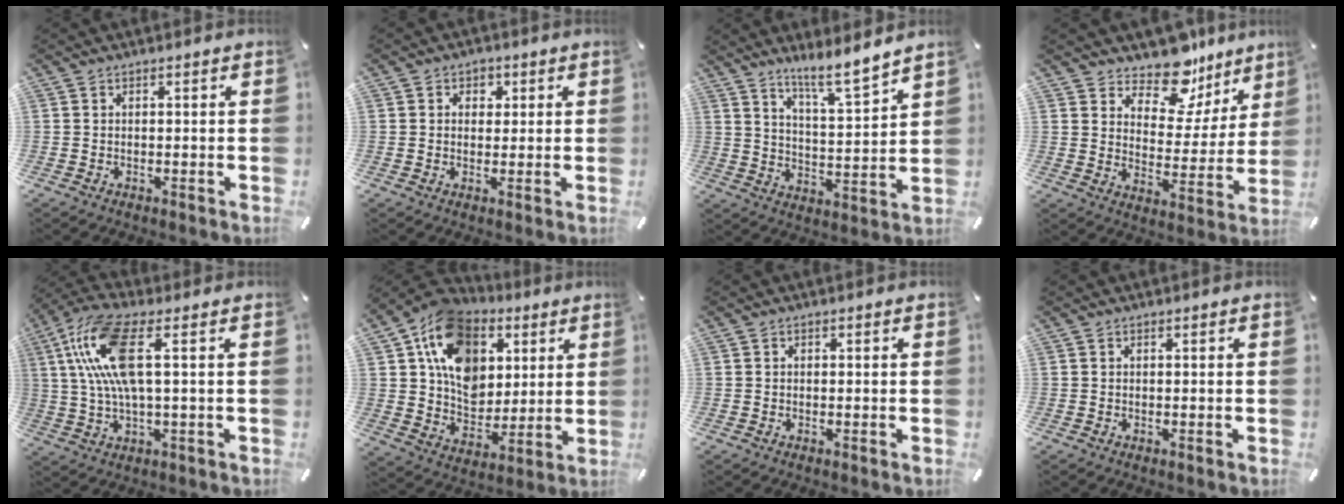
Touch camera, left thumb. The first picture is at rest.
{"total": 2.8, "force": [0.6, 2.5, 1.0], "torque": [0.002, -0.002, 0.002]}
{"total": 8.9, "force": [8.1, 1.0, 3.6], "torque": [-0.064, -0.061, 0.143]}
{"total": 13.2, "force": [10.9, 6.5, 3.9], "torque": [-0.059, -0.099, 0.195]}
{"total": 13.4, "force": [3.0, 4.4, 12.3], "torque": [-0.260, -0.011, 0.049]}
{"total": 16.0, "force": [5.8, 12.9, 7.6], "torque": [-0.130, -0.019, 0.113]}
{"total": 0.0}
{"total": 0.0}